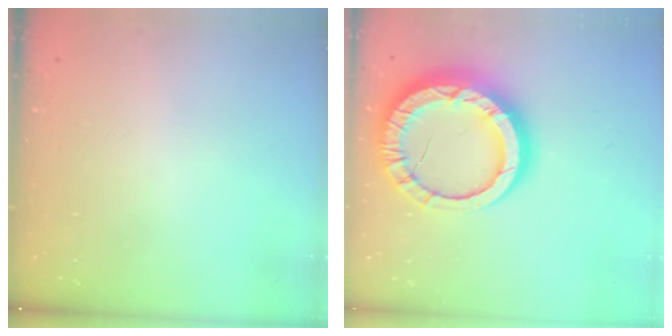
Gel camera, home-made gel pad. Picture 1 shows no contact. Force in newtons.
{"total": 19.9, "press": 19.8, "slide": 2.0}